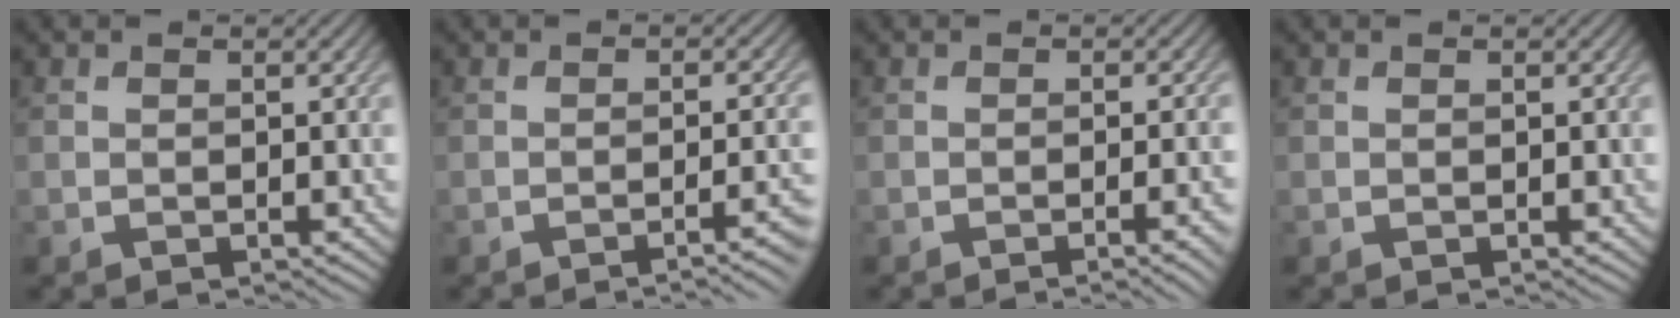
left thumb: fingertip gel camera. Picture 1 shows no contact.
{"total": 4.5, "force": [-2.3, 0.8, 3.8], "torque": [-0.042, 0.009, -0.036]}
{"total": 3.7, "force": [-1.5, 0.8, 3.3], "torque": [-0.038, 0.007, -0.025]}
{"total": 0.0}